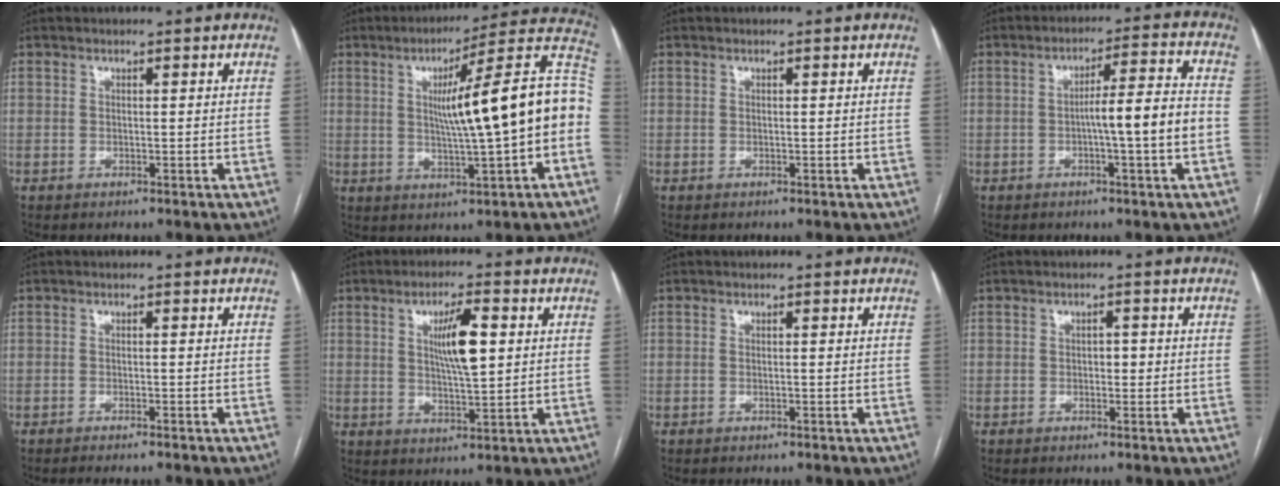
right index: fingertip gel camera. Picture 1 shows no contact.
{"total": 18.4, "force": [0.2, 0.4, 18.4], "torque": [-0.248, 0.031, -0.001]}
{"total": 0.0}
{"total": 8.6, "force": [-1.7, -0.3, 8.4], "torque": [-0.130, 0.014, -0.027]}
{"total": 2.4, "force": [-2.1, -0.2, 1.2], "torque": [-0.013, -0.003, -0.028]}
{"total": 7.7, "force": [1.9, 1.3, 7.3], "torque": [-0.126, 0.001, 0.034]}
{"total": 0.0}
{"total": 1.6, "force": [-0.1, 0.9, 1.3], "torque": [-0.014, 0.004, -0.004]}